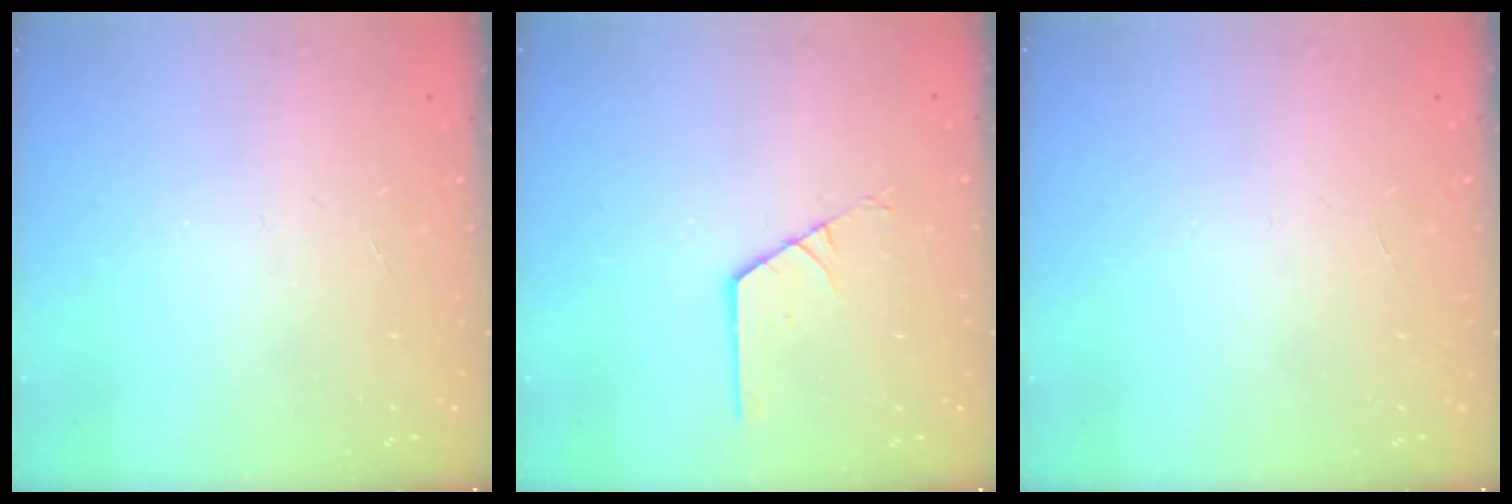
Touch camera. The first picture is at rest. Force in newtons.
{"total": 1.8, "press": 1.8, "slide": 0.2}
{"total": 0.0}